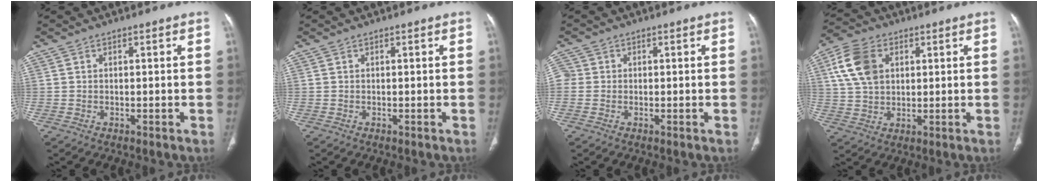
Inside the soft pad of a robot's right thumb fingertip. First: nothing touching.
{"total": 0.0}
{"total": 2.2, "force": [0.0, 2.0, 0.9], "torque": [-0.012, 0.006, -0.005]}
{"total": 10.3, "force": [3.2, 7.1, 6.7], "torque": [-0.124, 0.004, 0.063]}